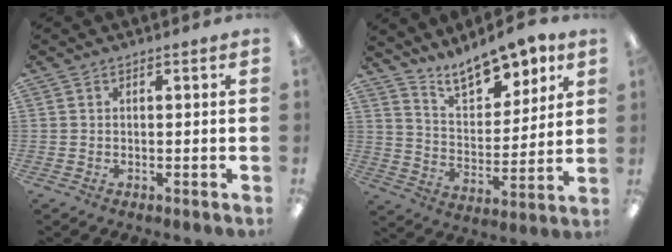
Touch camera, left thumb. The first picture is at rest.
{"total": 11.9, "force": [10.3, 4.3, 4.0], "torque": [-0.064, -0.074, 0.191]}